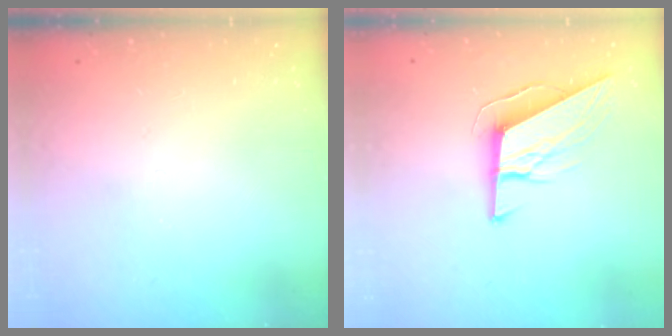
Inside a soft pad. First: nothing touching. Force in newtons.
{"total": 10.1, "press": 10.0, "slide": 1.6}